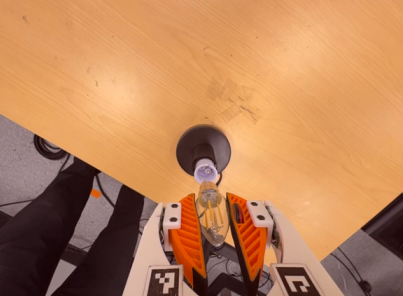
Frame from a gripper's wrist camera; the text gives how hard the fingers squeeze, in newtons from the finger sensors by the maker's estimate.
{"total": 12.6, "left": 14.1, "right": 11.1}